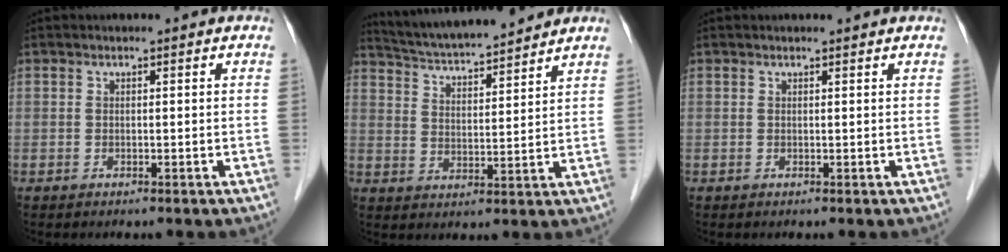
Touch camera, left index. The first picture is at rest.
{"total": 13.2, "force": [12.3, 0.7, 4.8], "torque": [-0.088, 0.014, 0.198]}
{"total": 1.3, "force": [1.3, 0.1, 0.2], "torque": [-0.009, 0.006, 0.015]}